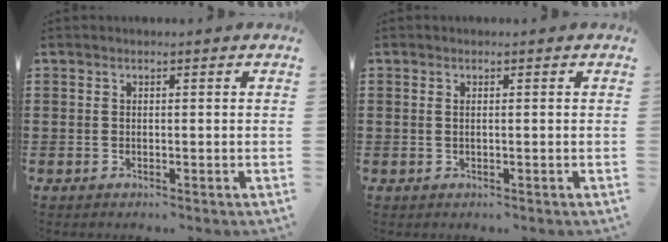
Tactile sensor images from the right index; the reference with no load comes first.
{"total": 0.6, "force": [0.1, 0.0, 0.6], "torque": [-0.012, -0.002, 0.002]}